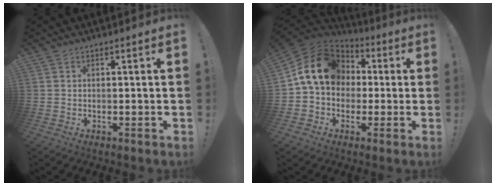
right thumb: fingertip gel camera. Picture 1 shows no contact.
{"total": 16.8, "force": [3.2, 13.1, 10.0], "torque": [-0.158, 0.006, 0.062]}